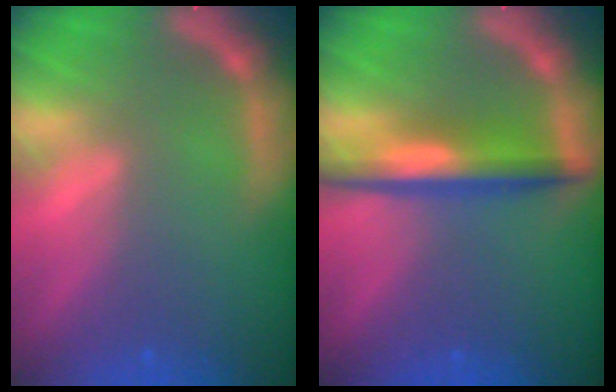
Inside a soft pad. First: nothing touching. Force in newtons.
{"total": 5.0}